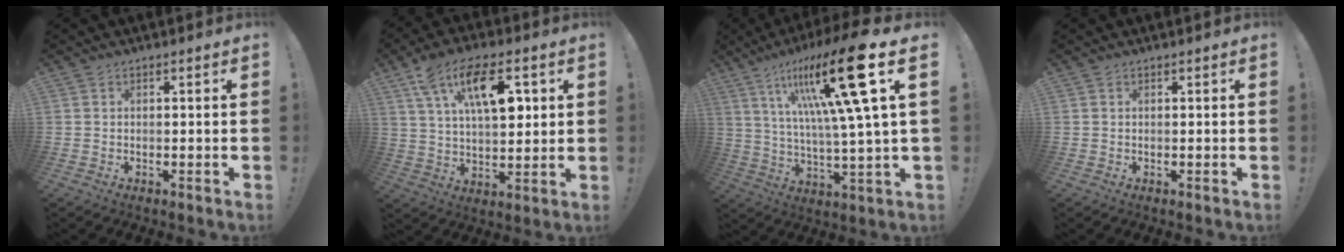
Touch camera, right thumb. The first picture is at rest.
{"total": 16.6, "force": [6.9, 7.9, 12.9], "torque": [-0.201, -0.006, 0.118]}
{"total": 23.4, "force": [8.6, 2.6, 21.7], "torque": [-0.368, -0.045, 0.121]}
{"total": 0.0}